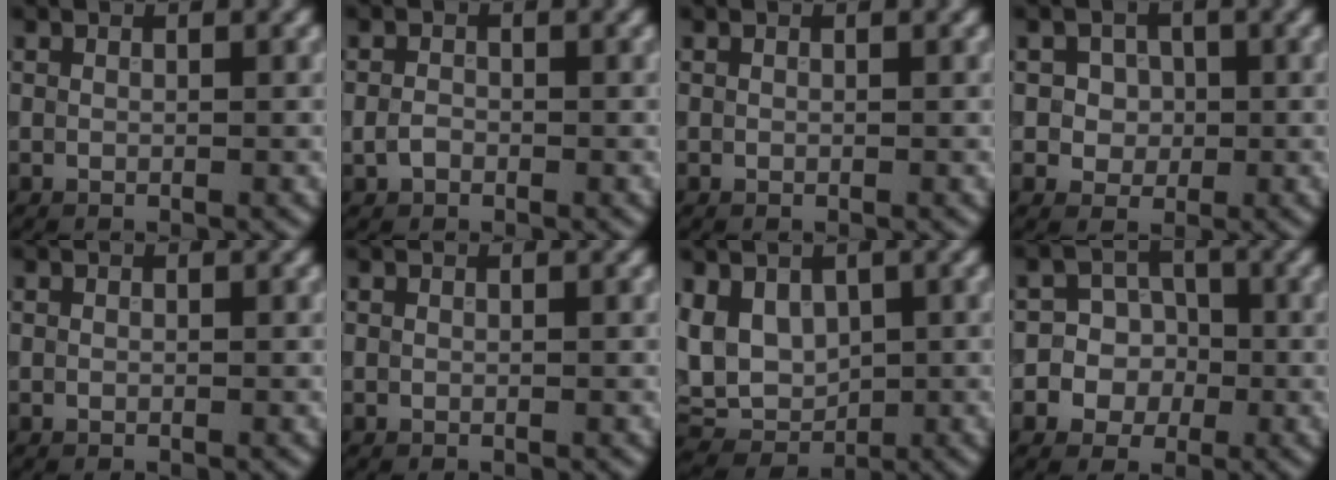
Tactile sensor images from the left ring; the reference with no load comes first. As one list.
[{"total": 1.3, "force": [-0.5, 0.9, 0.7], "torque": [-0.015, 0.001, -0.016]}, {"total": 0.0}, {"total": 3.3, "force": [0.6, 2.8, 1.5], "torque": [-0.020, 0.004, 0.004]}, {"total": 0.0}, {"total": 0.0}, {"total": 5.3, "force": [1.1, 4.0, 3.4], "torque": [-0.075, -0.005, 0.016]}, {"total": 6.3, "force": [-1.6, 6.0, 1.0], "torque": [0.000, 0.019, -0.059]}]